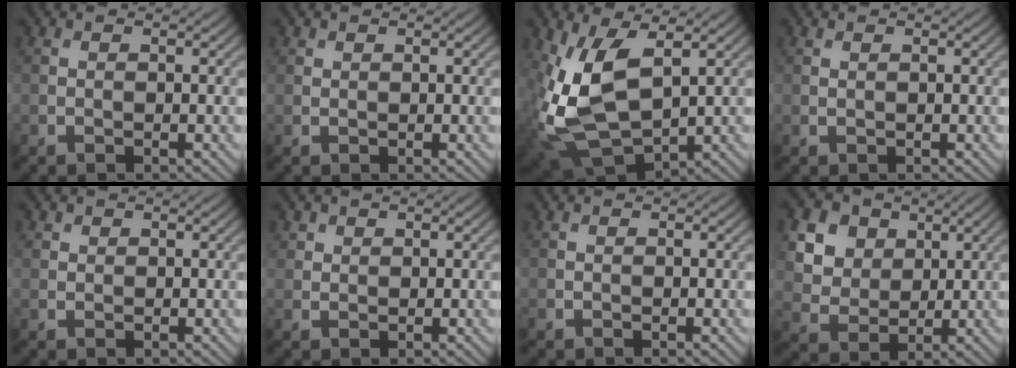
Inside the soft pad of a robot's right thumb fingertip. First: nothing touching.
{"total": 0.6, "force": [0.5, 0.4, 0.1], "torque": [0.001, -0.002, 0.011]}
{"total": 12.7, "force": [1.7, 6.8, 10.6], "torque": [-0.261, -0.017, 0.037]}
{"total": 0.0}
{"total": 1.0, "force": [0.6, 0.7, 0.2], "torque": [-0.002, -0.002, 0.013]}
{"total": 1.5, "force": [1.0, 1.1, 0.3], "torque": [-0.005, -0.001, 0.021]}
{"total": 0.0}
{"total": 12.7, "force": [6.2, 9.4, 5.8], "torque": [-0.185, 0.020, 0.126]}